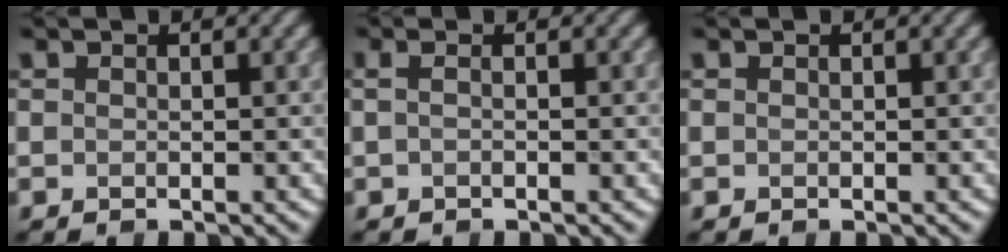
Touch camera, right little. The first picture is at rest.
{"total": 1.2, "force": [-0.2, 0.4, 1.1], "torque": [-0.019, 0.006, -0.016]}
{"total": 0.0}